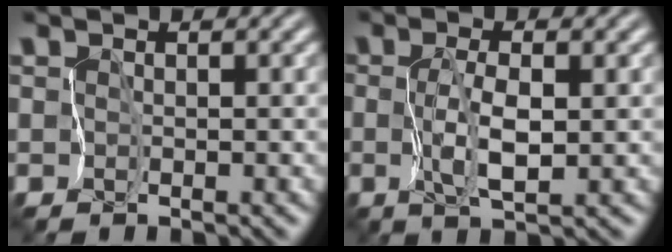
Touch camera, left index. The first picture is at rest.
{"total": 2.6, "force": [-0.1, 0.5, 2.6], "torque": [-0.061, -0.006, 0.003]}